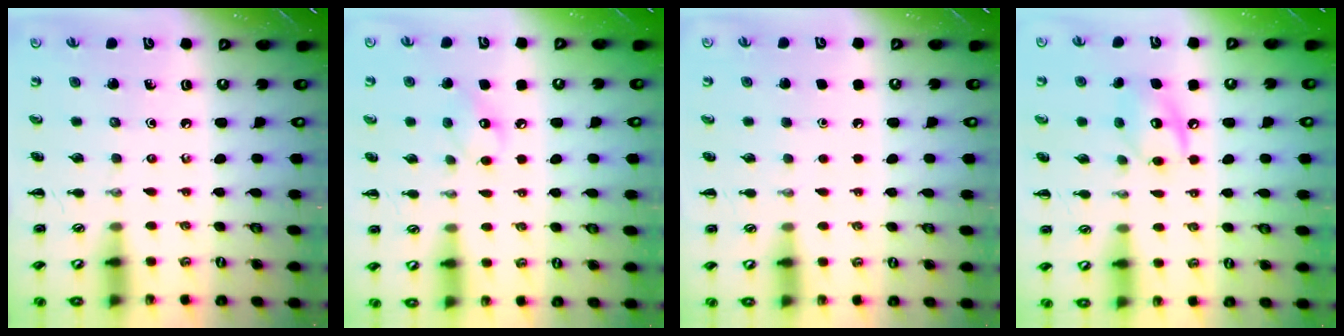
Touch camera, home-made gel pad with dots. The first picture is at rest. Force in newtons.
{"total": 8.1, "press": 8.0, "slide": 1.5}
{"total": 1.6, "press": 1.6, "slide": 0.1}
{"total": 10.0, "press": 9.9, "slide": 0.8}